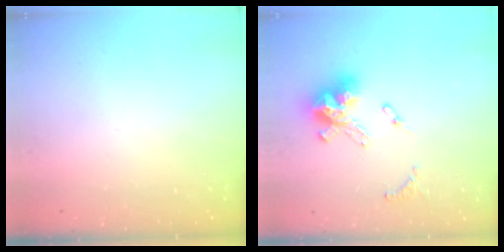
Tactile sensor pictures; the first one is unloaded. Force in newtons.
{"total": 13.4, "press": 13.4, "slide": 1.3}